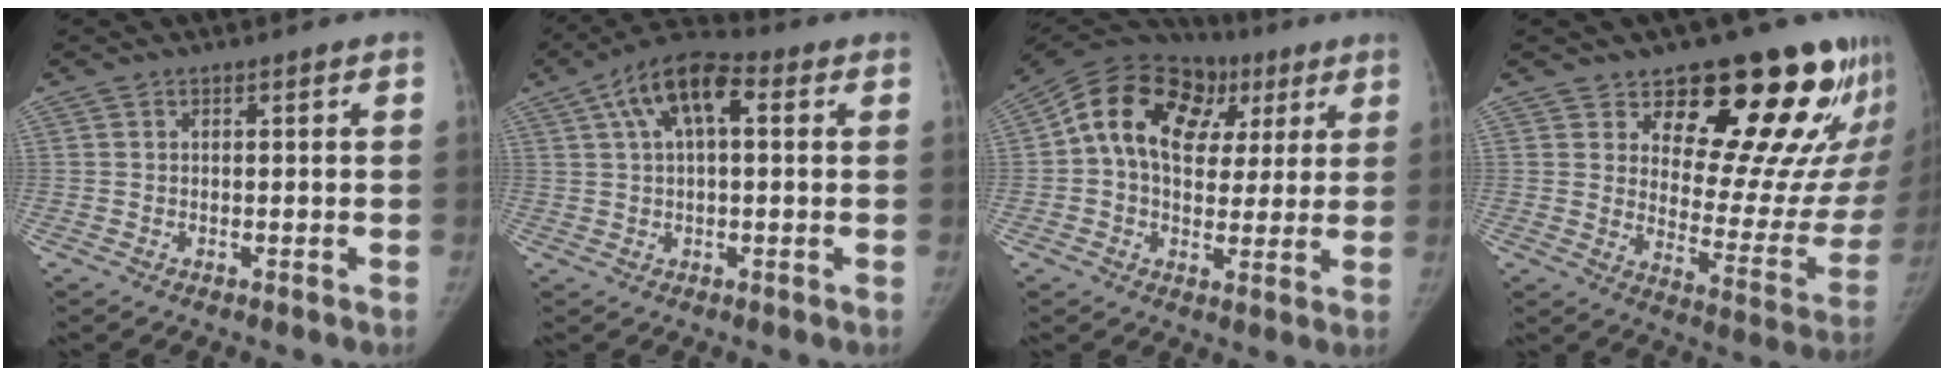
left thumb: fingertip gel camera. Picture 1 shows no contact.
{"total": 11.1, "force": [3.4, 5.2, 9.1], "torque": [-0.160, 0.031, 0.051]}
{"total": 20.7, "force": [6.3, 14.3, 13.6], "torque": [-0.211, 0.040, 0.098]}
{"total": 22.2, "force": [14.8, 9.1, 13.8], "torque": [-0.125, -0.102, 0.204]}